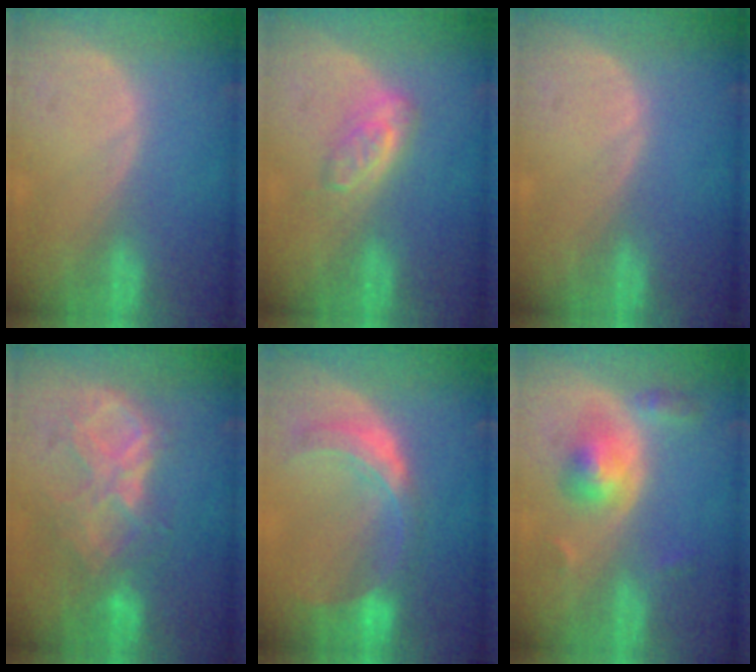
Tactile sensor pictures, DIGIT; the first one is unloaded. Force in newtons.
{"total": 4.4, "press": 4.1, "slide": 1.6}
{"total": 0.0}
{"total": 8.6, "press": 7.7, "slide": 3.8}
{"total": 8.1, "press": 7.2, "slide": 3.7}
{"total": 5.1, "press": 4.9, "slide": 1.4}